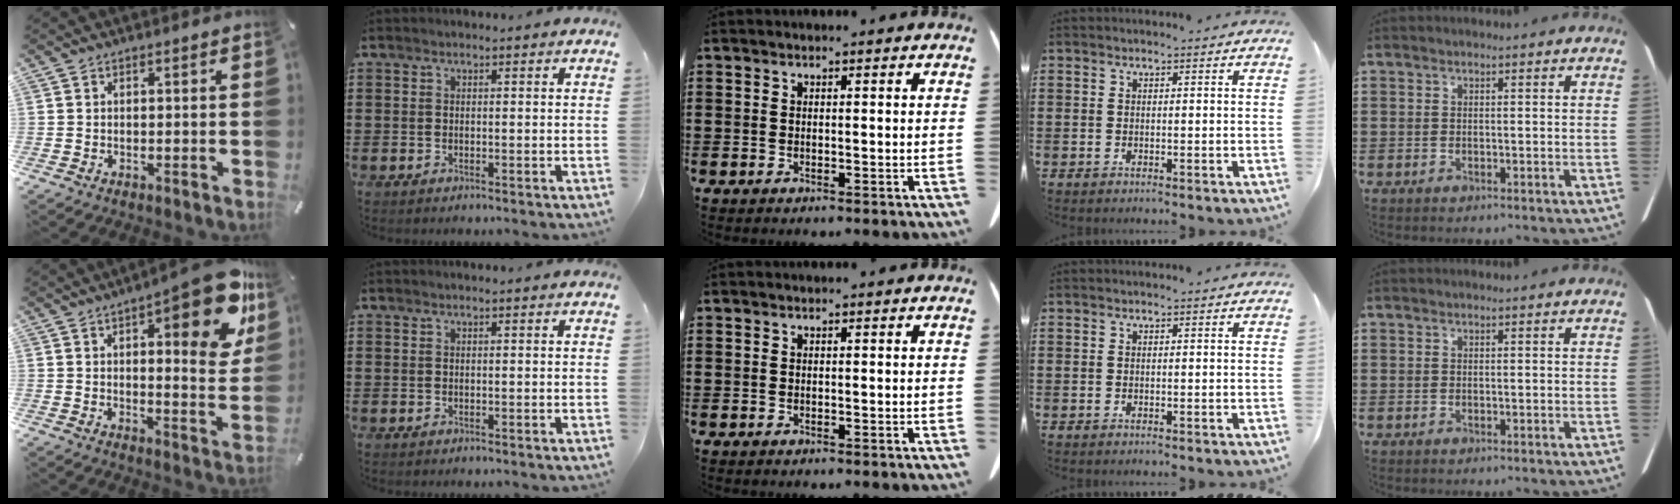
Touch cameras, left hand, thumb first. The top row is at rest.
{"thumb": {"total": 18.0, "force": [9.4, 5.8, 14.3], "torque": [-0.168, -0.070, 0.142]}}